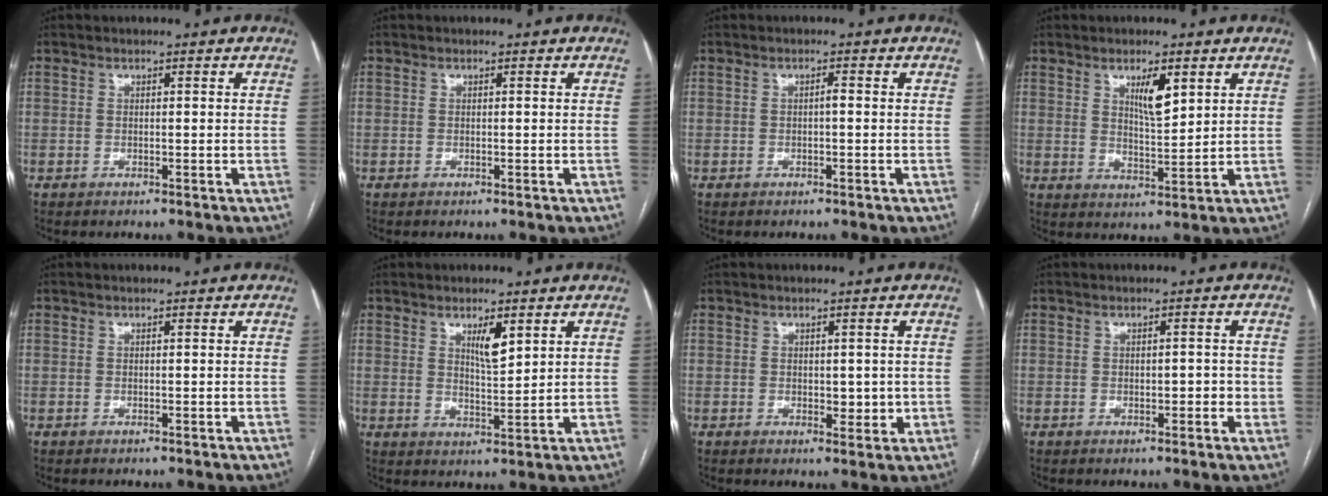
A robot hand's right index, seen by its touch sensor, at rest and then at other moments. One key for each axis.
{"total": 0.0}
{"total": 0.8, "fx": -0.2, "fy": 0.1, "fz": 0.8, "tx": -0.013, "ty": 0.002, "tz": -0.003}
{"total": 5.3, "fx": 2.6, "fy": 1.3, "fz": 4.4, "tx": -0.079, "ty": -0.005, "tz": 0.049}
{"total": 0.0}
{"total": 4.2, "fx": 2.2, "fy": 1.0, "fz": 3.5, "tx": -0.063, "ty": -0.005, "tz": 0.042}
{"total": 2.9, "fx": 0.0, "fy": 1.7, "fz": 2.3, "tx": -0.026, "ty": -0.003, "tz": 0.005}
{"total": 2.4, "fx": -0.1, "fy": 1.2, "fz": 2.1, "tx": -0.031, "ty": 0.003, "tz": -0.001}